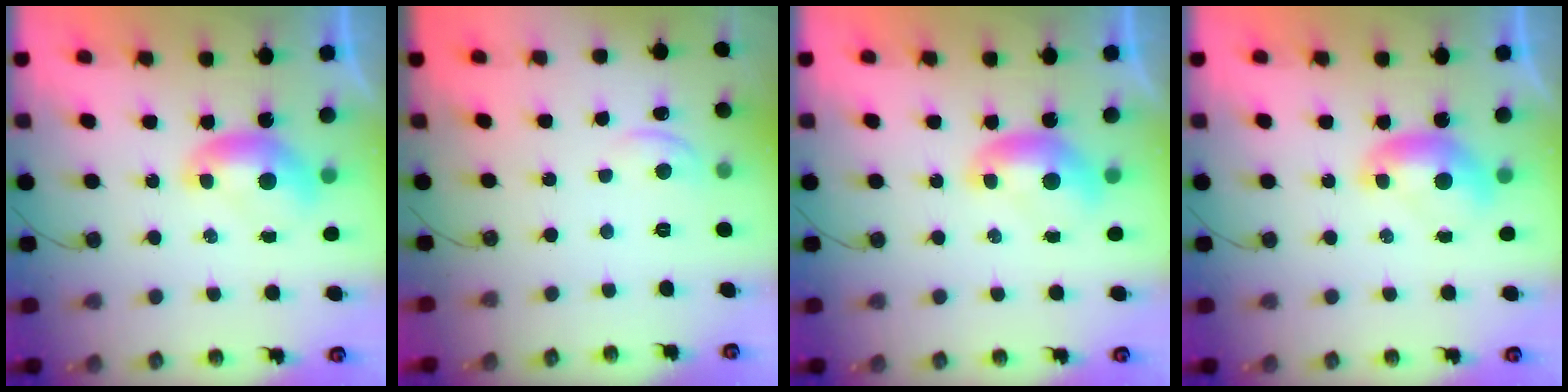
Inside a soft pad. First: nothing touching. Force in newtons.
{"total": 0.8, "press": 0.5, "slide": 0.7}
{"total": 0.0}
{"total": 0.0}